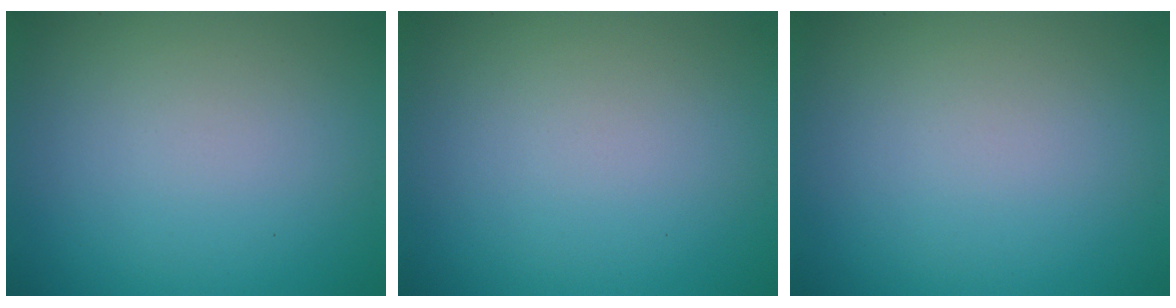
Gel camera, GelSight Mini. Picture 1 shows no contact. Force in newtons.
{"total": 0.0}
{"total": 0.0}